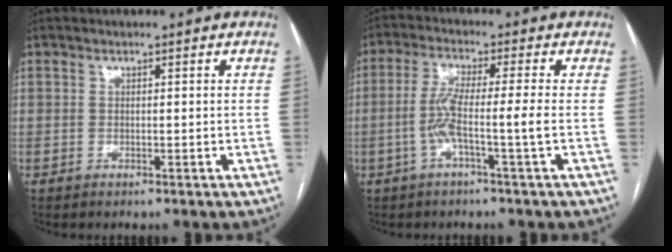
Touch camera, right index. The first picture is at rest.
{"total": 6.0, "force": [-1.6, -0.8, 5.7], "torque": [-0.116, 0.009, -0.032]}